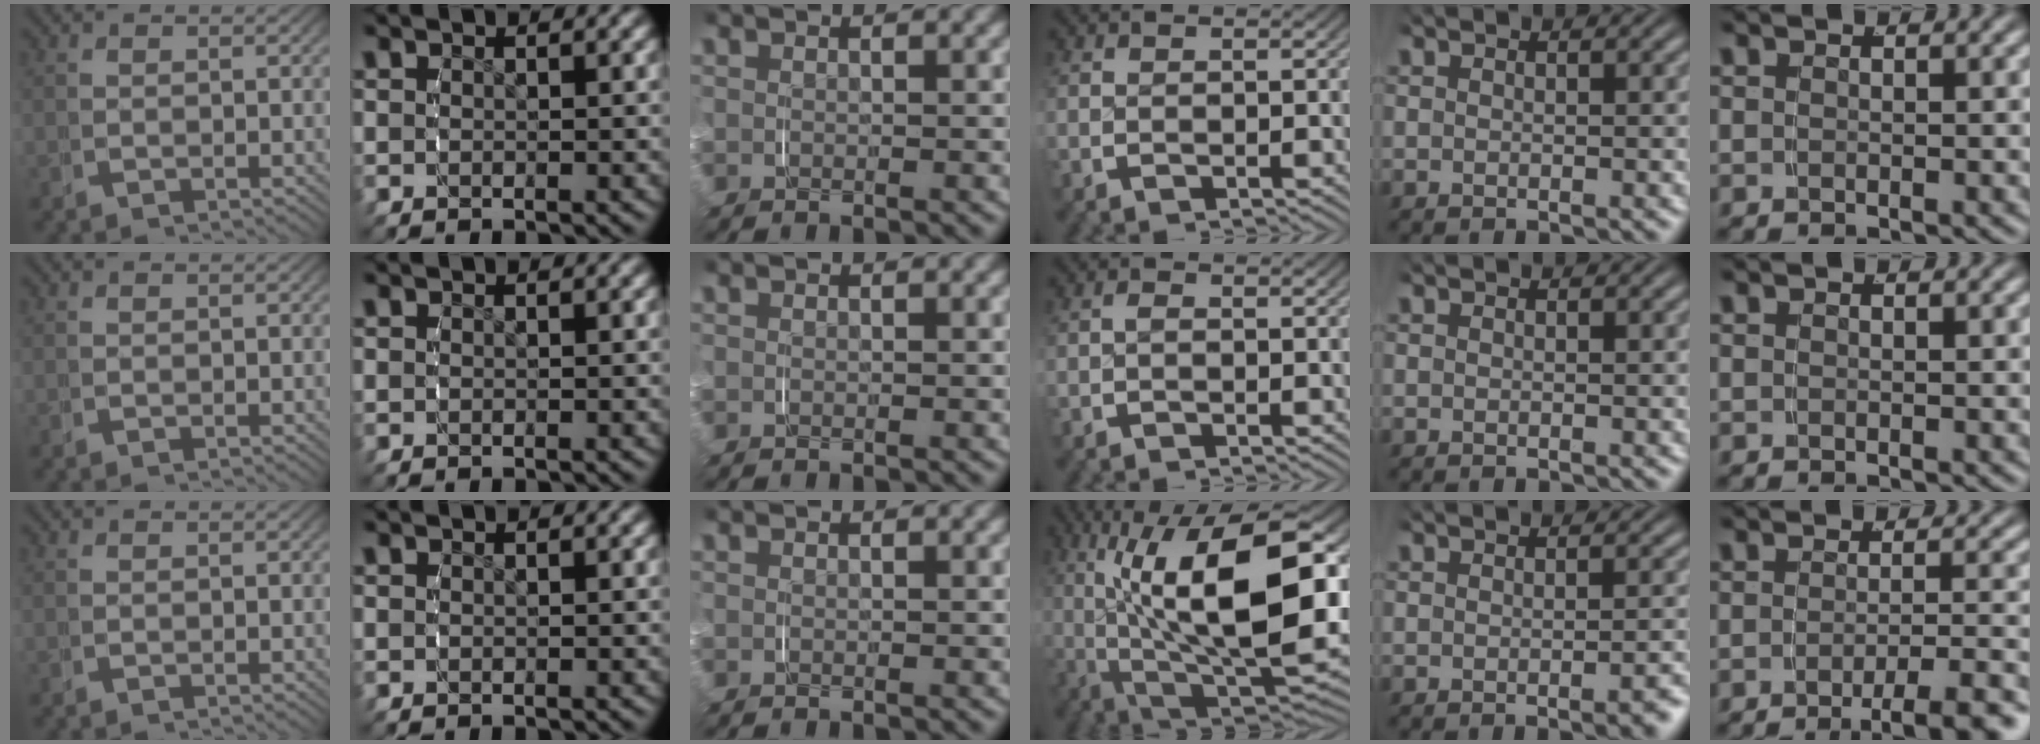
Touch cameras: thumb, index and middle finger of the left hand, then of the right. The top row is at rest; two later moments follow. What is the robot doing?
{"motion": "grasp_and_lifting", "object": "plastic wrap"}